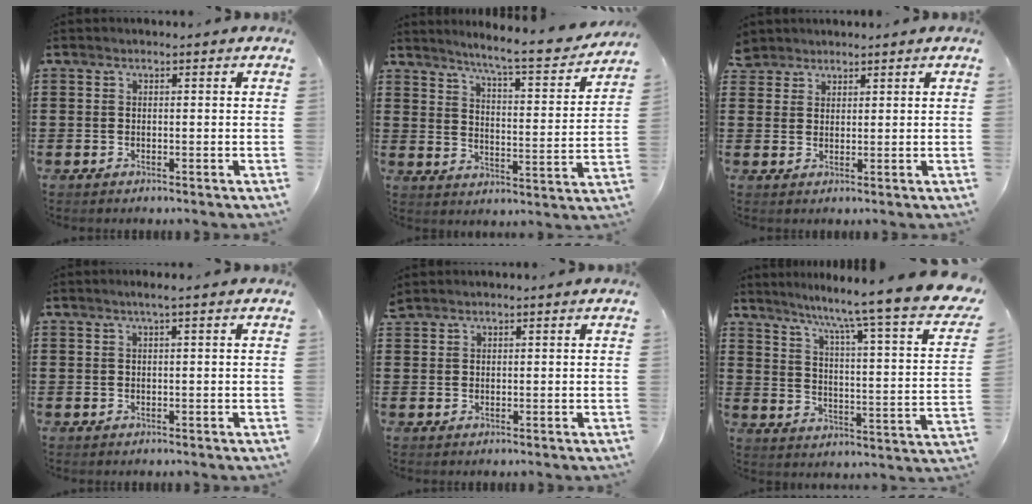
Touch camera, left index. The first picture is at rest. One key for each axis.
{"total": 7.4, "fx": 6.5, "fy": -0.3, "fz": 3.4, "tx": -0.077, "ty": -0.050, "tz": 0.104}
{"total": 2.5, "fx": 2.1, "fy": 1.3, "fz": -0.2, "tx": -0.006, "ty": 0.008, "tz": 0.042}
{"total": 1.2, "fx": 0.4, "fy": -0.1, "fz": 1.1, "tx": -0.019, "ty": -0.002, "tz": 0.007}
{"total": 1.0, "fx": 1.0, "fy": 0.2, "fz": 0.1, "tx": -0.004, "ty": 0.000, "tz": 0.019}
{"total": 8.2, "fx": 6.6, "fy": -1.2, "fz": 4.8, "tx": -0.110, "ty": -0.067, "tz": 0.096}